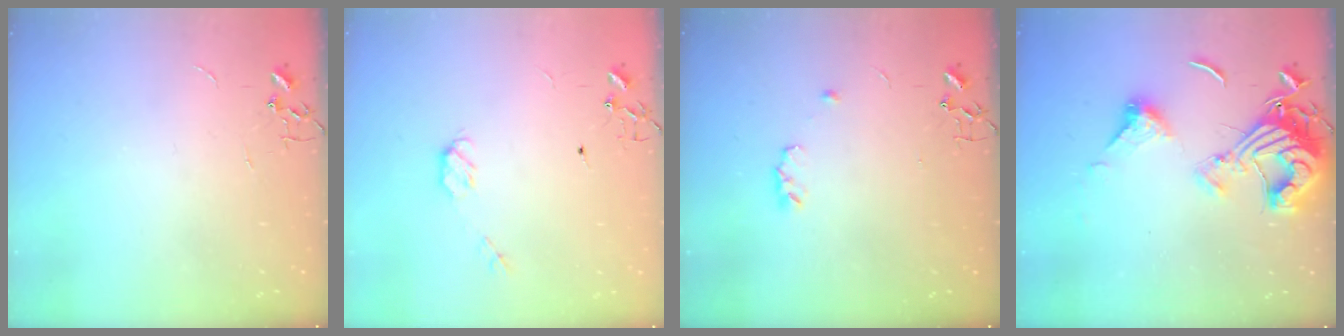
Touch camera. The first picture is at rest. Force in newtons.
{"total": 4.3, "press": 4.2, "slide": 0.7}
{"total": 5.0, "press": 5.0, "slide": 0.8}
{"total": 16.3, "press": 16.2, "slide": 1.7}